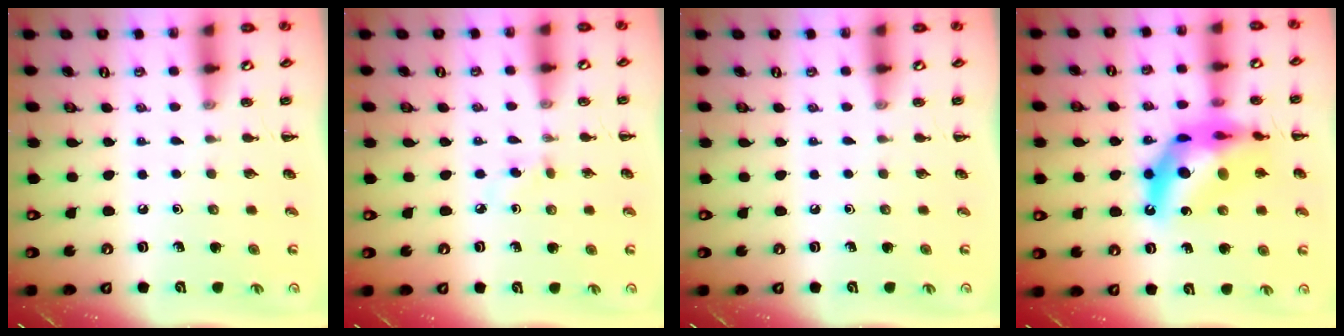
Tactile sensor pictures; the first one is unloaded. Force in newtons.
{"total": 3.1, "press": 2.8, "slide": 1.2}
{"total": 0.0}
{"total": 17.1, "press": 16.5, "slide": 4.7}